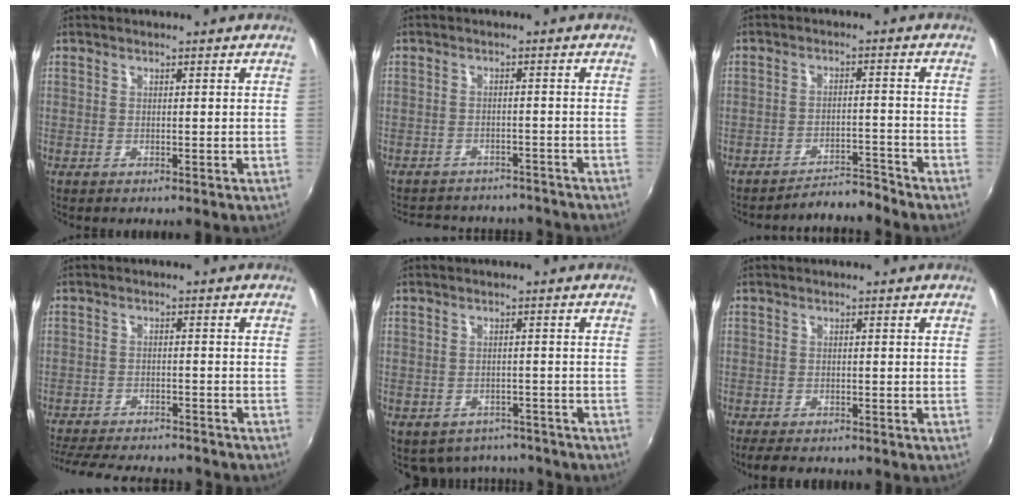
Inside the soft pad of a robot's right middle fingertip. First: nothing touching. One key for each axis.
{"total": 13.0, "fx": -11.4, "fy": 4.5, "fz": 4.2, "tx": -0.094, "ty": 0.001, "tz": -0.146}
{"total": 5.0, "fx": -4.9, "fy": -0.7, "fz": -0.2, "tx": -0.009, "ty": 0.013, "tz": -0.075}
{"total": 16.4, "fx": -14.3, "fy": 4.0, "fz": 6.9, "tx": -0.150, "ty": -0.020, "tz": -0.206}
{"total": 7.3, "fx": -5.9, "fy": 3.9, "fz": 1.9, "tx": -0.046, "ty": -0.005, "tz": -0.070}
{"total": 4.0, "fx": -3.4, "fy": 1.3, "fz": 1.7, "tx": -0.045, "ty": -0.013, "tz": -0.057}